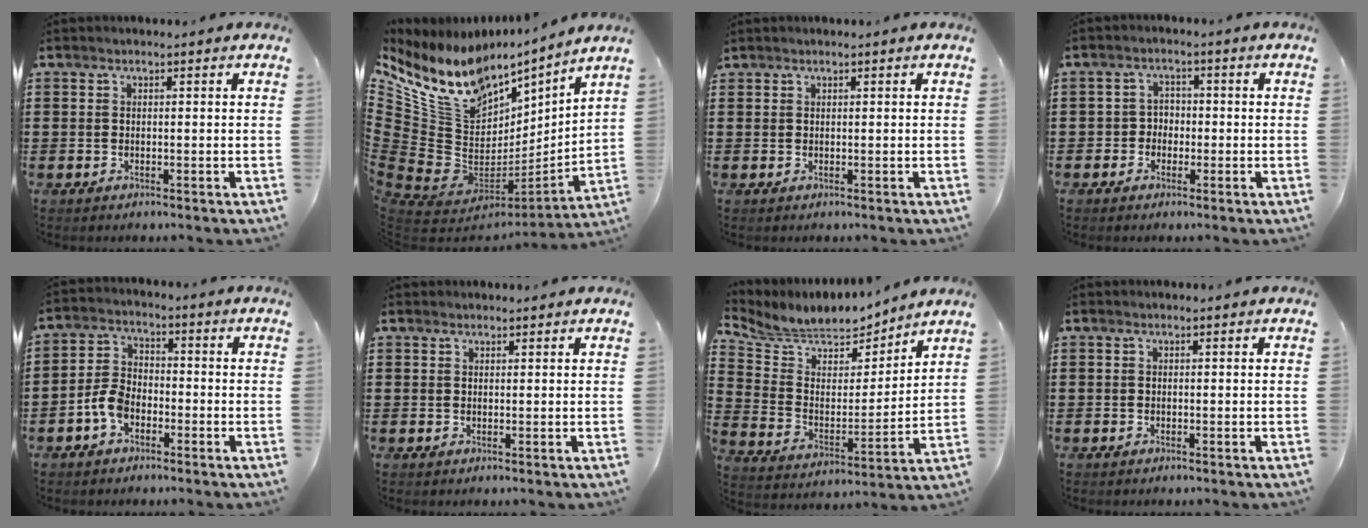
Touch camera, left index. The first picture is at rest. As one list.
[{"total": 14.4, "force": [8.5, 9.2, 7.1], "torque": [-0.196, -0.074, 0.146]}, {"total": 0.5, "force": [0.5, 0.2, 0.0], "torque": [-0.002, 0.001, 0.010]}, {"total": 2.5, "force": [-1.0, 2.2, 0.5], "torque": [-0.020, 0.008, -0.026]}, {"total": 5.0, "force": [-2.5, 3.0, 3.1], "torque": [-0.082, 0.005, -0.053]}, {"total": 0.9, "force": [0.9, 0.3, 0.1], "torque": [-0.003, 0.002, 0.017]}, {"total": 6.5, "force": [6.1, 2.1, 0.7], "torque": [-0.053, -0.047, 0.103]}, {"total": 0.0}]